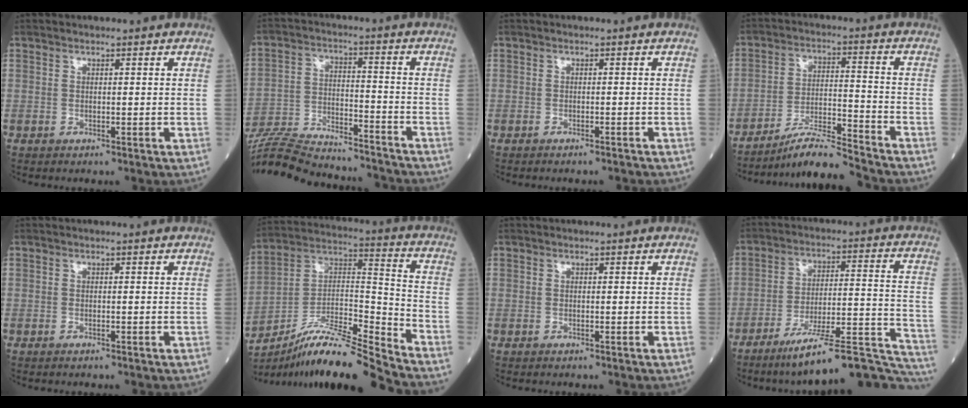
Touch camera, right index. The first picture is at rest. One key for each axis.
{"total": 21.0, "fx": -19.7, "fy": 3.1, "fz": 6.3, "tx": -0.148, "ty": -0.008, "tz": -0.311}
{"total": 2.0, "fx": -1.9, "fy": 0.0, "fz": 0.5, "tx": -0.006, "ty": -0.002, "tz": -0.024}
{"total": 9.1, "fx": -8.6, "fy": -1.0, "fz": 2.8, "tx": -0.049, "ty": -0.004, "tz": -0.154}
{"total": 0.0}
{"total": 16.8, "fx": -14.9, "fy": -0.5, "fz": 7.8, "tx": -0.139, "ty": 0.027, "tz": -0.264}
{"total": 0.0}
{"total": 21.8, "fx": -19.1, "fy": 1.8, "fz": 10.4, "tx": -0.079, "ty": 0.038, "tz": -0.275}